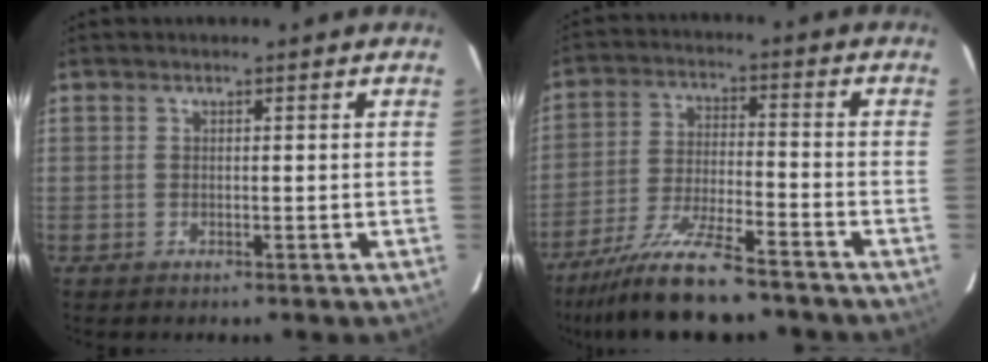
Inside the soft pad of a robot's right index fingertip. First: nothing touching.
{"total": 14.3, "force": [-11.9, 2.1, 7.6], "torque": [-0.162, -0.023, -0.208]}